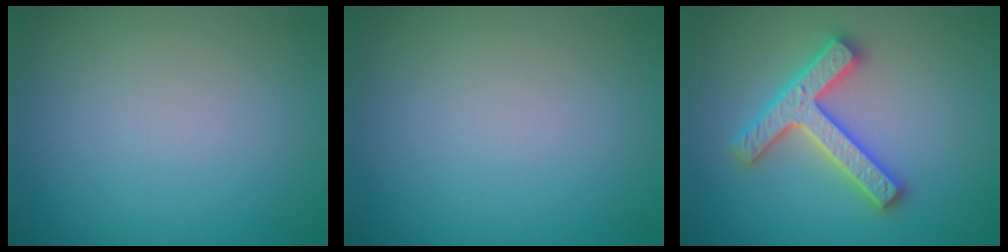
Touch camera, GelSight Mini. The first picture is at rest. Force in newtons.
{"total": 0.0}
{"total": 4.0, "press": 3.9, "slide": 0.9}